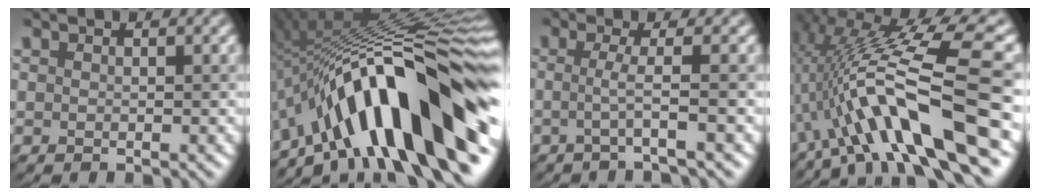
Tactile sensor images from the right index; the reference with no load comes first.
{"total": 16.1, "force": [-5.7, 4.7, 14.3], "torque": [-0.199, 0.035, -0.098]}
{"total": 2.8, "force": [-0.4, 0.5, 2.7], "torque": [-0.041, -0.011, -0.023]}
{"total": 11.9, "force": [-1.7, 2.9, 11.4], "torque": [-0.190, 0.013, -0.033]}